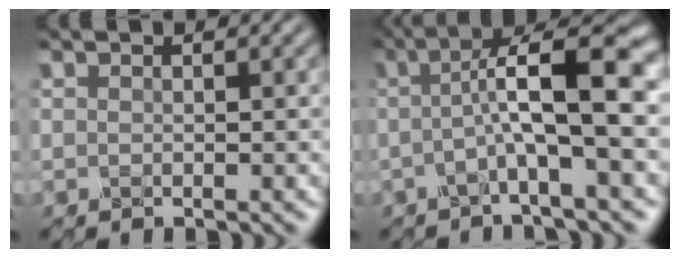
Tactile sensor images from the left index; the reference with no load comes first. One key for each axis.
{"total": 7.5, "fx": -0.1, "fy": 1.6, "fz": 7.3, "tx": -0.110, "ty": 0.018, "tz": -0.013}